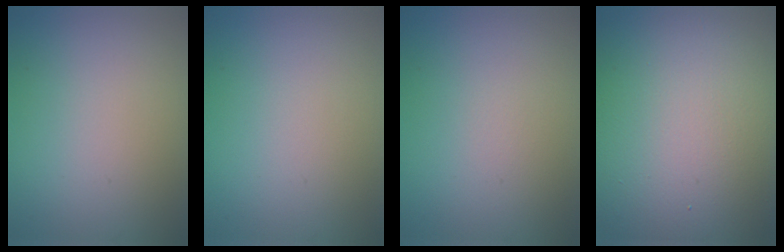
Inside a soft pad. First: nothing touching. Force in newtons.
{"total": 0.0}
{"total": 0.0}
{"total": 19.6, "press": 19.5, "slide": 1.3}